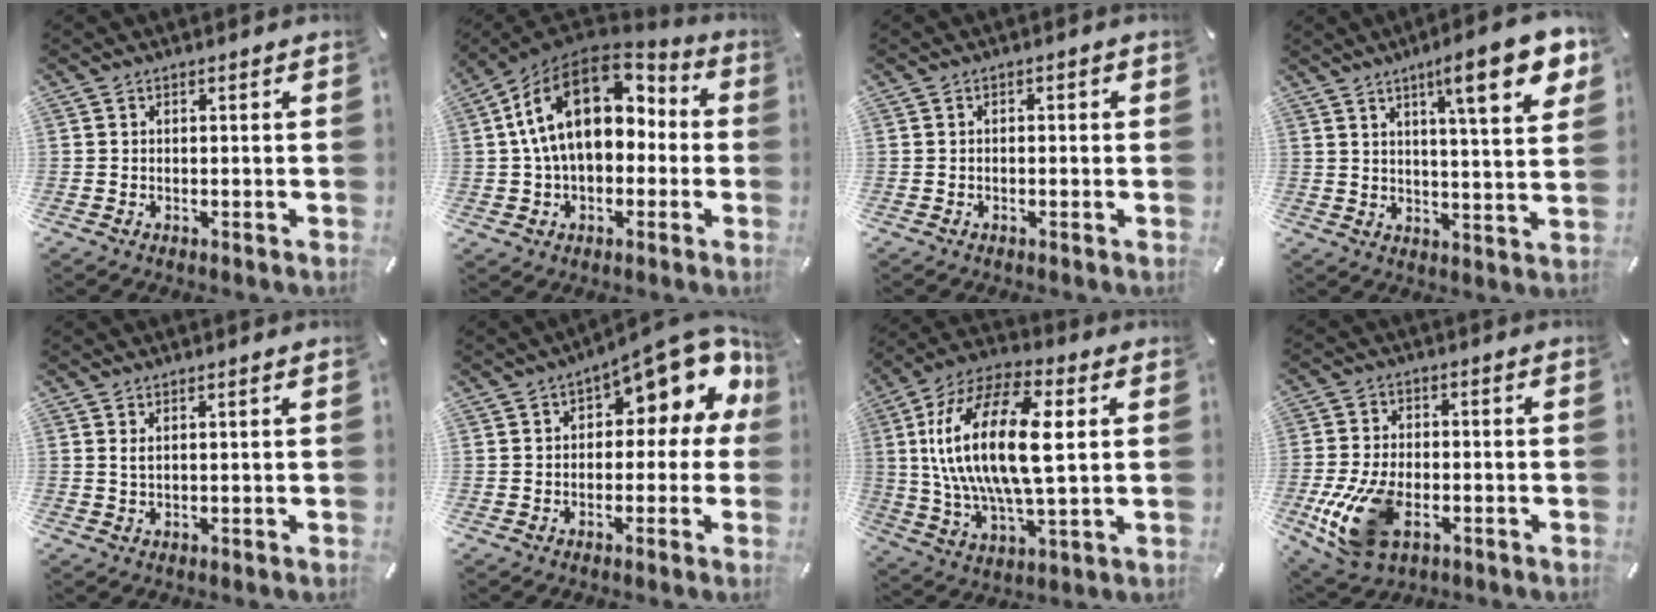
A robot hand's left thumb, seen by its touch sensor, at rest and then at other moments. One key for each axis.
{"total": 20.3, "fx": 4.5, "fy": 13.5, "fz": 14.6, "tx": -0.274, "ty": -0.004, "tz": 0.077}
{"total": 1.3, "fx": -0.5, "fy": 0.4, "fz": 1.1, "tx": -0.021, "ty": 0.003, "tz": -0.011}
{"total": 14.9, "fx": 7.8, "fy": 3.2, "fz": 12.3, "tx": -0.173, "ty": -0.035, "tz": 0.115}
{"total": 1.7, "fx": 0.9, "fy": 0.1, "fz": 1.3, "tx": -0.028, "ty": -0.001, "tz": 0.017}
{"total": 12.7, "fx": 6.8, "fy": 5.1, "fz": 9.5, "tx": -0.130, "ty": -0.052, "tz": 0.113}
{"total": 22.4, "fx": 4.0, "fy": 9.7, "fz": 19.8, "tx": -0.413, "ty": -0.004, "tz": 0.058}
{"total": 13.9, "fx": -4.0, "fy": 8.4, "fz": 10.3, "tx": -0.227, "ty": -0.001, "tz": -0.070}